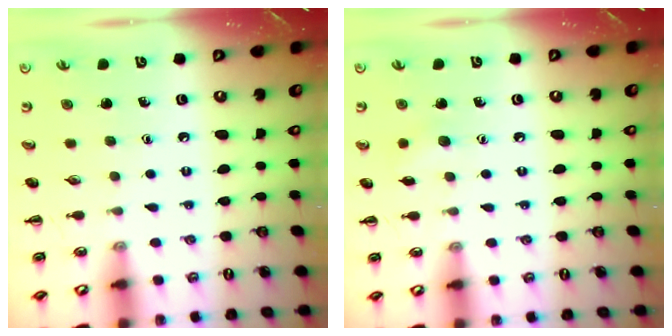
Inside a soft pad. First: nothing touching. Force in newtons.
{"total": 5.2, "press": 5.0, "slide": 1.4}